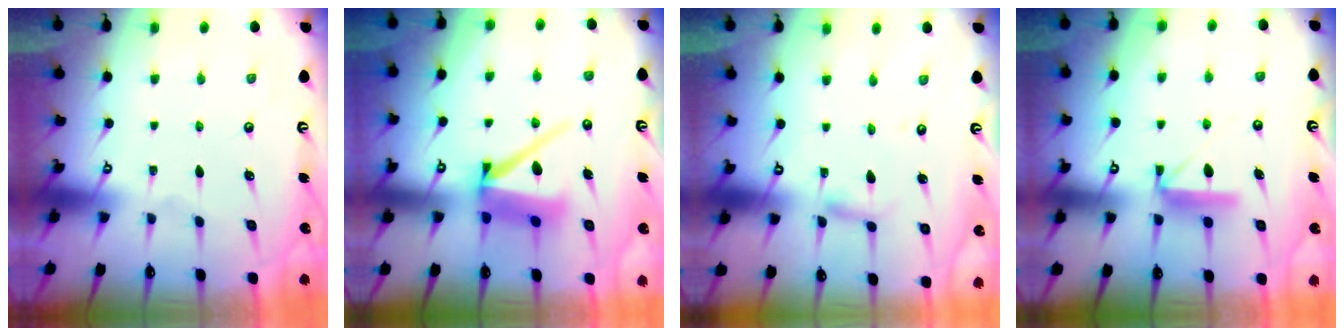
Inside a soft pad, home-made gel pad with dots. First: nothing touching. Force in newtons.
{"total": 10.0, "press": 9.9, "slide": 1.1}
{"total": 2.8, "press": 2.8, "slide": 0.2}
{"total": 9.1, "press": 9.1, "slide": 0.3}